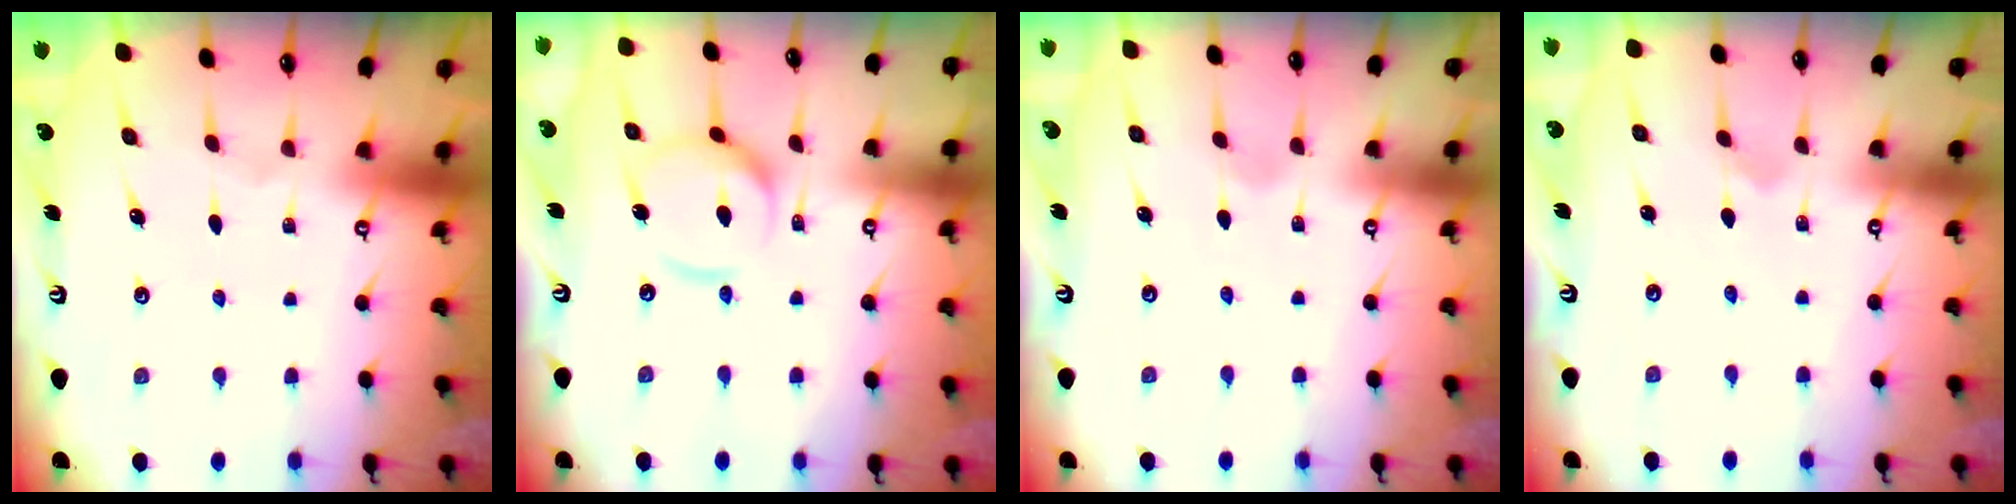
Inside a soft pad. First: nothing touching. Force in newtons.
{"total": 13.3, "press": 13.2, "slide": 1.2}
{"total": 0.9, "press": 0.9, "slide": 0.2}
{"total": 0.8, "press": 0.8, "slide": 0.0}